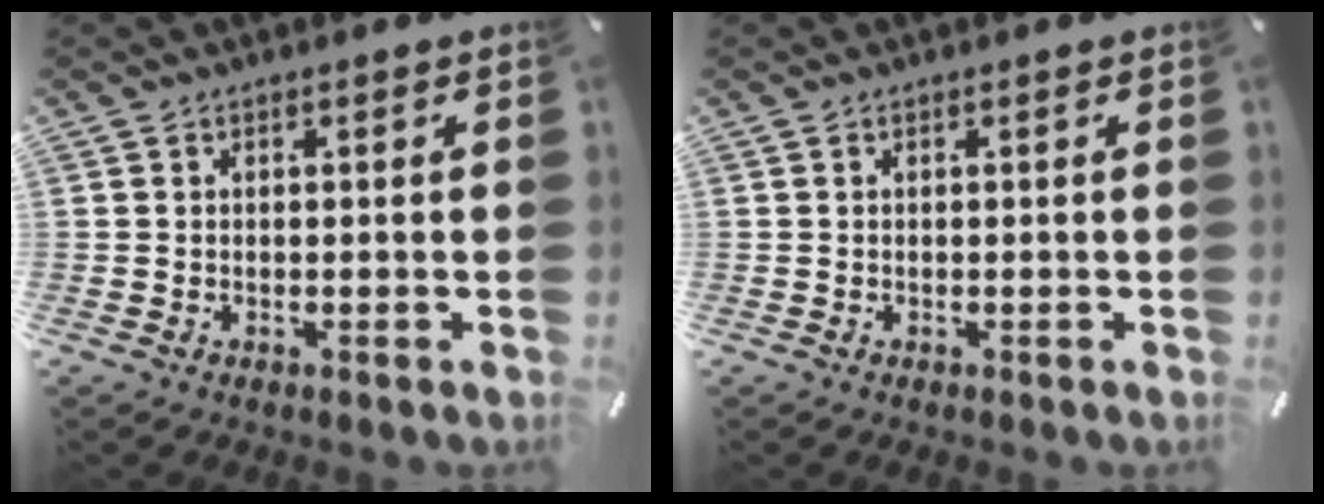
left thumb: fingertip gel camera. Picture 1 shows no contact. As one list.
[{"total": 0.0}]